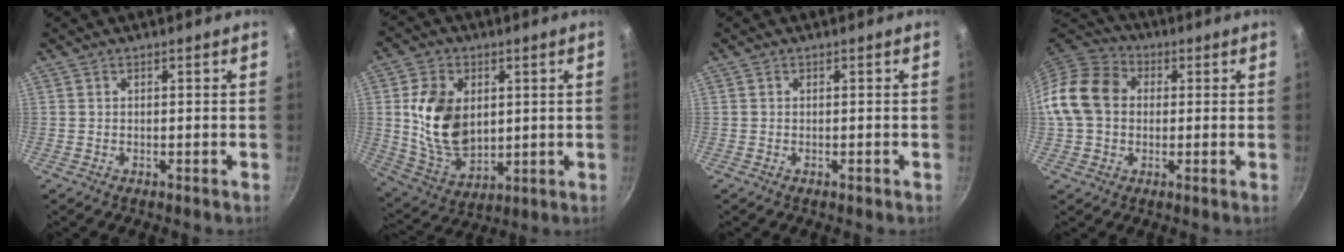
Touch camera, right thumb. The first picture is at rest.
{"total": 14.8, "force": [2.1, 10.4, 10.4], "torque": [-0.166, -0.019, 0.051]}
{"total": 0.8, "force": [-0.4, 0.5, 0.5], "torque": [-0.006, 0.002, -0.007]}
{"total": 13.2, "force": [0.8, 10.6, 7.9], "torque": [-0.125, 0.027, -0.003]}